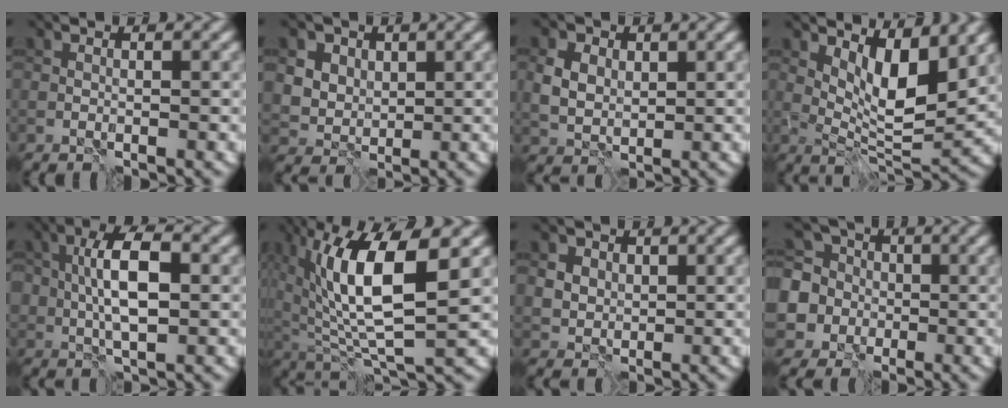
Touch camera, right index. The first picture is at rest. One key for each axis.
{"total": 6.7, "fx": 3.3, "fy": 5.2, "fz": 2.6, "tx": -0.067, "ty": 0.016, "tz": 0.056}
{"total": 3.3, "fx": 1.2, "fy": 2.6, "fz": 1.7, "tx": -0.039, "ty": 0.002, "tz": 0.018}
{"total": 6.3, "fx": 3.0, "fy": 2.3, "fz": 5.0, "tx": -0.085, "ty": -0.015, "tz": 0.054}
{"total": 6.1, "fx": 0.7, "fy": 2.9, "fz": 5.4, "tx": -0.100, "ty": 0.008, "tz": 0.009}
{"total": 9.9, "fx": 2.6, "fy": 3.3, "fz": 8.9, "tx": -0.167, "ty": -0.001, "tz": 0.048}
{"total": 4.3, "fx": 1.9, "fy": 3.5, "fz": 1.5, "tx": -0.037, "ty": 0.008, "tz": 0.031}
{"total": 6.3, "fx": -0.6, "fy": 6.1, "fz": 1.7, "tx": -0.040, "ty": 0.017, "tz": -0.042}